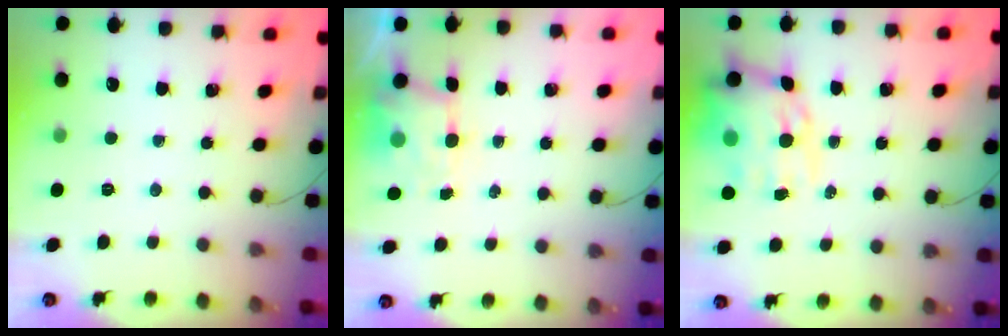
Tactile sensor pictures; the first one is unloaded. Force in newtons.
{"total": 4.7, "press": 4.7, "slide": 0.8}
{"total": 16.3, "press": 15.7, "slide": 4.2}